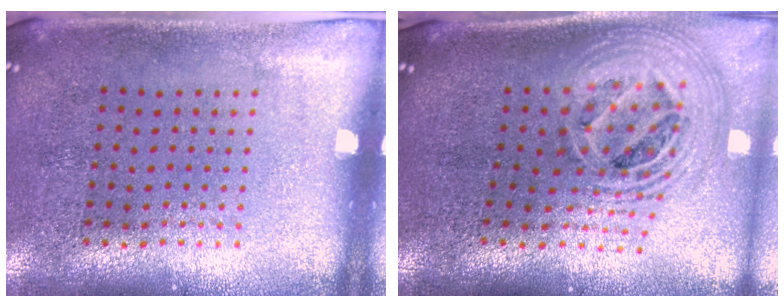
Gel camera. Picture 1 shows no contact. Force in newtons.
{"total": 2.5, "press": 1.8, "slide": 1.7}